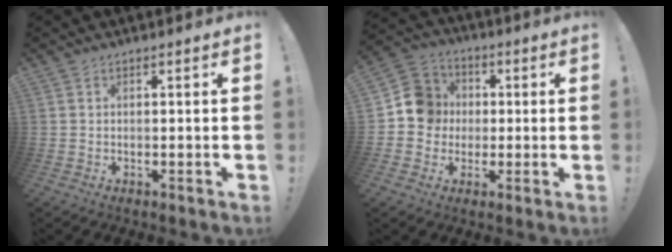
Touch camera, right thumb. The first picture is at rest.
{"total": 11.4, "force": [0.0, 10.9, 3.3], "torque": [-0.039, 0.017, 0.006]}